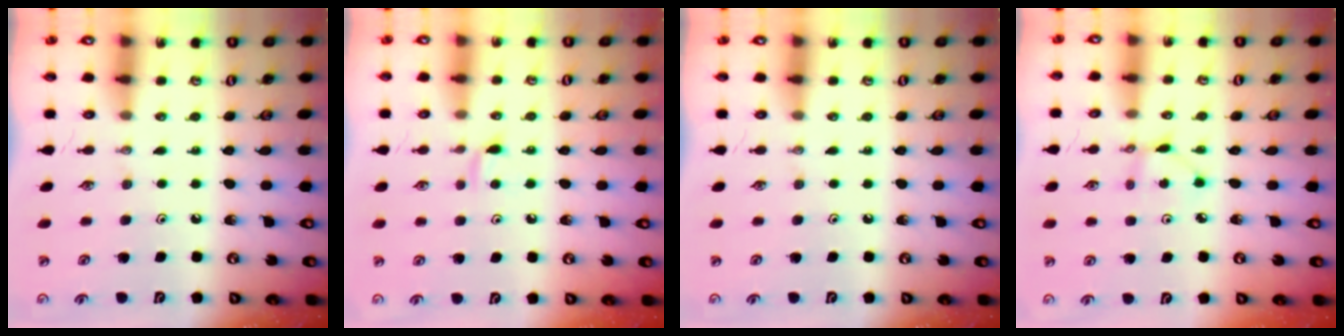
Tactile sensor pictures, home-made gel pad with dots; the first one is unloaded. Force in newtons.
{"total": 5.6, "press": 5.5, "slide": 0.5}
{"total": 0.0}
{"total": 2.7, "press": 2.7, "slide": 0.1}